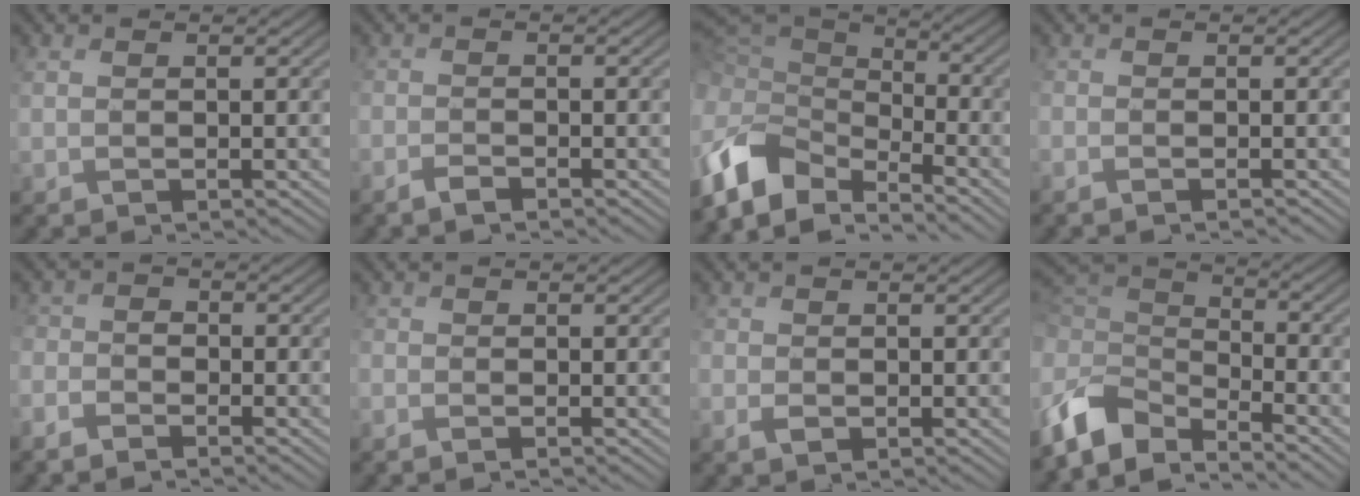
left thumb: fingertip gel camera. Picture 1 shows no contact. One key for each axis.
{"total": 1.7, "fx": -1.4, "fy": 0.4, "fz": 0.9, "tx": -0.022, "ty": -0.001, "tz": -0.031}
{"total": 12.1, "fx": -7.1, "fy": 6.7, "fz": 7.2, "tx": -0.210, "ty": -0.011, "tz": -0.131}
{"total": 1.5, "fx": -1.3, "fy": 0.3, "fz": 0.7, "tx": -0.015, "ty": -0.007, "tz": -0.026}
{"total": 3.5, "fx": -3.0, "fy": 1.6, "fz": 1.0, "tx": -0.023, "ty": -0.003, "tz": -0.066}
{"total": 1.3, "fx": -1.1, "fy": 0.3, "fz": 0.7, "tx": -0.016, "ty": -0.008, "tz": -0.026}
{"total": 1.4, "fx": -0.6, "fy": 1.0, "fz": 0.8, "tx": -0.022, "ty": -0.003, "tz": -0.013}
{"total": 9.2, "fx": -6.7, "fy": 4.2, "fz": 4.7, "tx": -0.122, "ty": -0.010, "tz": -0.145}